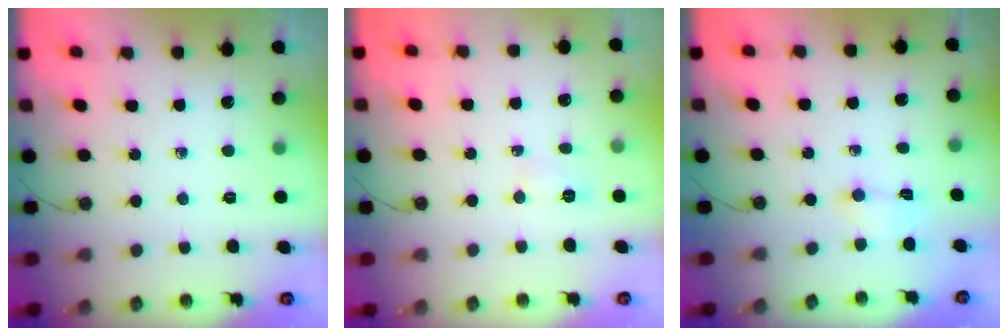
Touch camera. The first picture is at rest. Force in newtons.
{"total": 3.3, "press": 3.3, "slide": 0.6}
{"total": 1.9, "press": 1.7, "slide": 0.7}